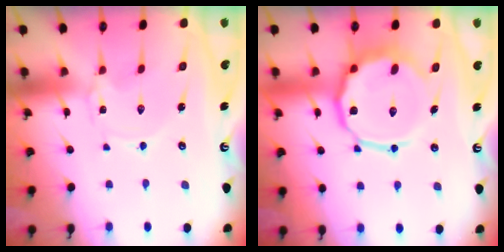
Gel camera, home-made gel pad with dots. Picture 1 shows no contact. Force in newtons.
{"total": 14.2, "press": 14.0, "slide": 1.8}